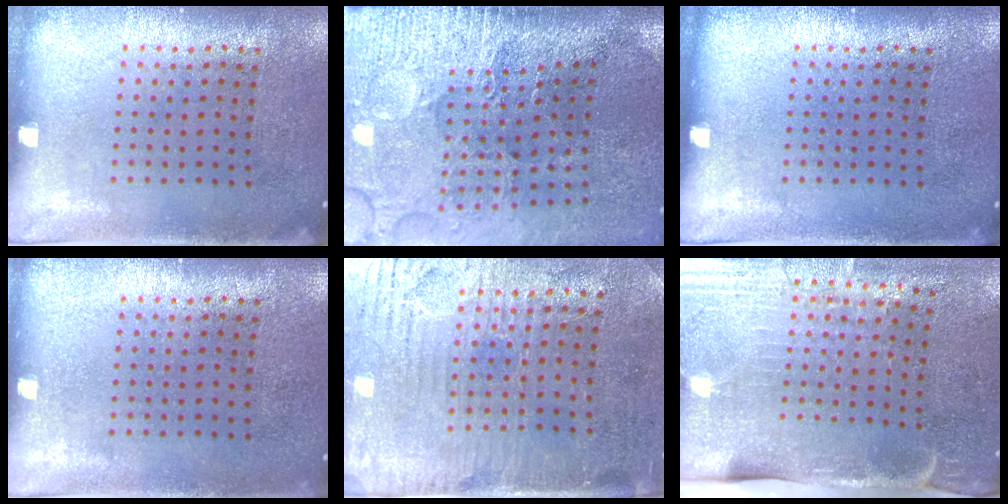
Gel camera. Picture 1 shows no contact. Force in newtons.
{"total": 4.0, "press": 3.6, "slide": 1.9}
{"total": 0.0}
{"total": 0.0}
{"total": 3.4, "press": 3.1, "slide": 1.5}
{"total": 4.5, "press": 3.7, "slide": 2.5}